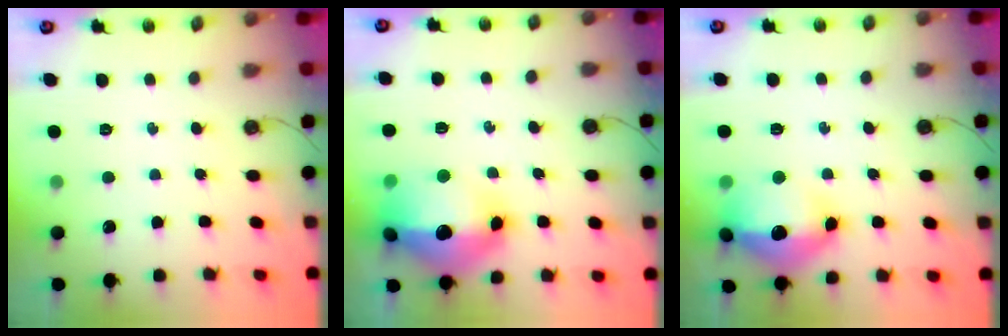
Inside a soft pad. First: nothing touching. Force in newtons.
{"total": 25.2, "press": 21.8, "slide": 12.7}
{"total": 15.9, "press": 15.8, "slide": 1.7}